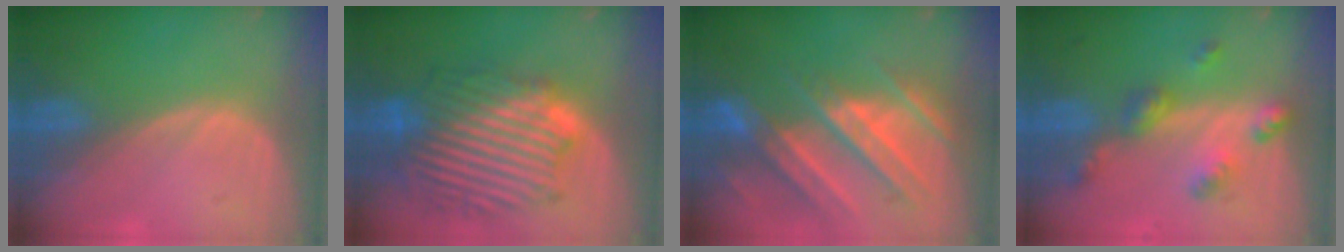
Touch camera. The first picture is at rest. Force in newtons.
{"total": 12.7, "press": 12.6, "slide": 1.1}
{"total": 10.6, "press": 9.6, "slide": 4.4}
{"total": 6.3, "press": 5.5, "slide": 3.1}